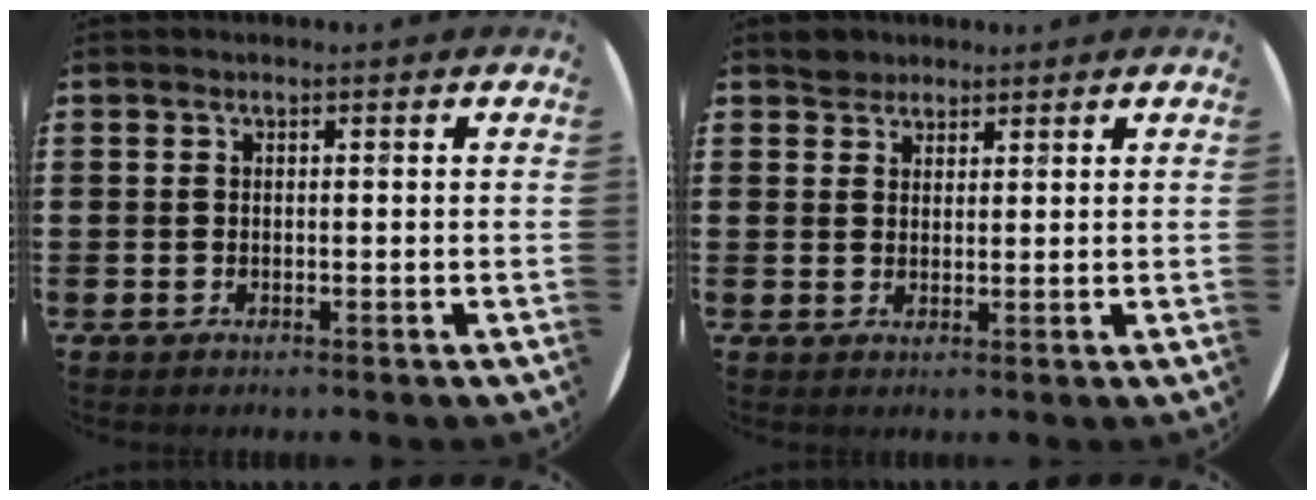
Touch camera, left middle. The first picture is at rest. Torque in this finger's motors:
{"motor_torque": [0.22, -0.18, 0.01, 0.00]}